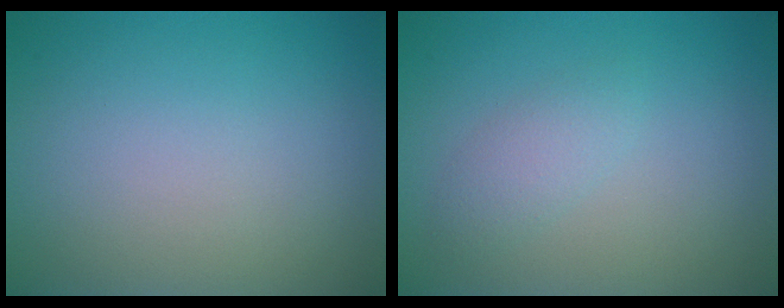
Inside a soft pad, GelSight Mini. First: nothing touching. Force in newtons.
{"total": 1.8, "press": 1.8, "slide": 0.1}